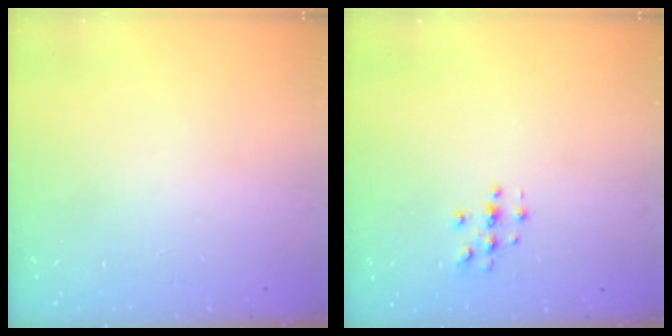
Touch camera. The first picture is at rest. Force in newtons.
{"total": 2.7, "press": 2.7, "slide": 0.3}